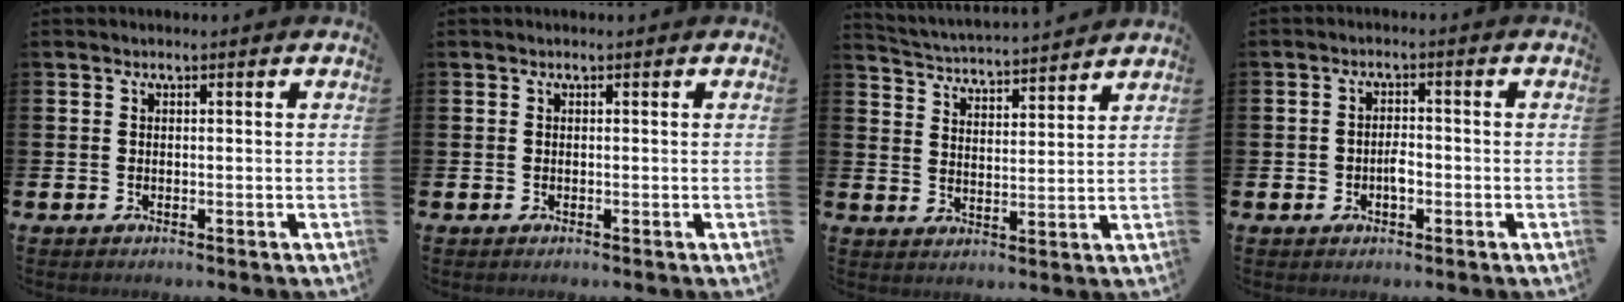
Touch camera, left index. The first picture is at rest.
{"total": 0.0}
{"total": 4.2, "force": [4.2, 0.0, -0.1], "torque": [-0.018, -0.039, 0.071]}
{"total": 2.3, "force": [-0.6, 1.5, 1.6], "torque": [-0.016, -0.001, -0.016]}